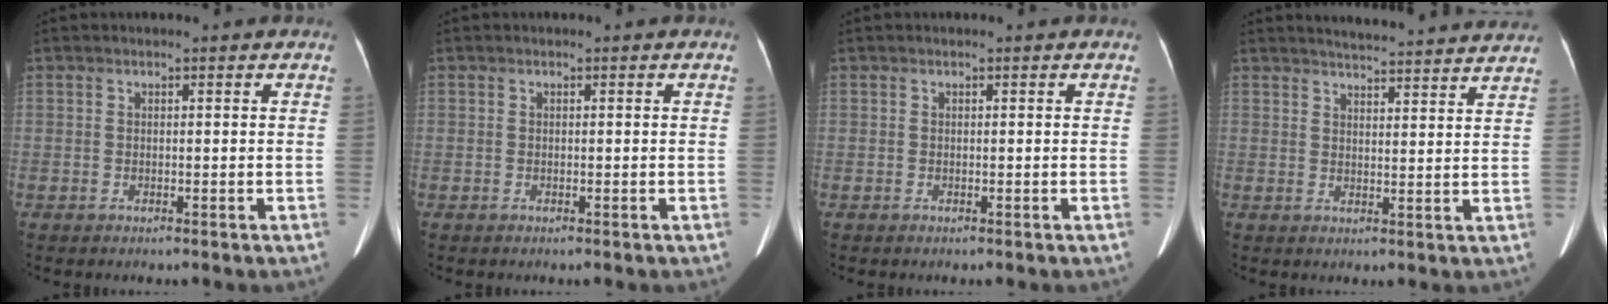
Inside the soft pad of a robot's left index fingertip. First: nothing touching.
{"total": 0.0}
{"total": 0.0}
{"total": 15.9, "force": [15.2, 0.8, 4.6], "torque": [-0.060, -0.006, 0.184]}